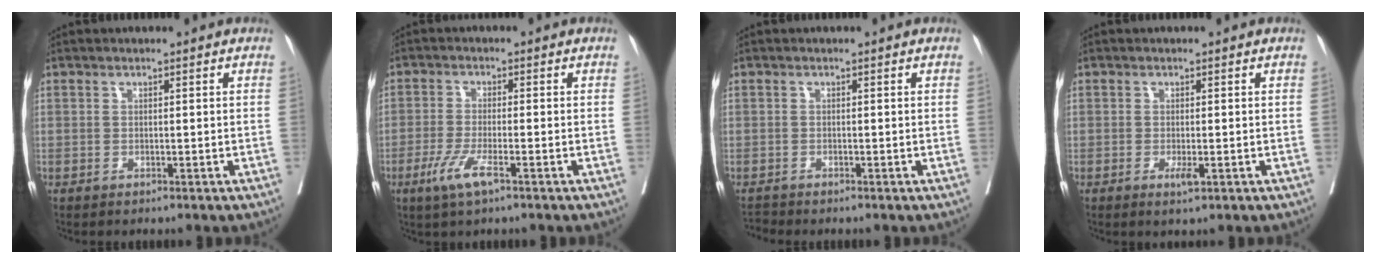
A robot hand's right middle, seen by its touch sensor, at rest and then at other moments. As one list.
[{"total": 4.7, "force": [-2.5, 0.5, 3.9], "torque": [-0.085, -0.009, -0.048]}, {"total": 0.9, "force": [-0.8, -0.2, -0.3], "torque": [0.001, -0.009, -0.016]}, {"total": 1.7, "force": [-0.7, 0.3, 1.6], "torque": [-0.024, -0.004, -0.010]}]